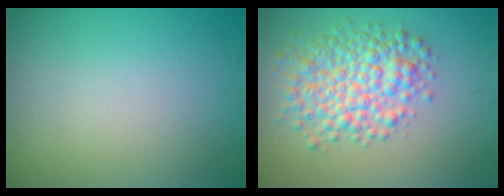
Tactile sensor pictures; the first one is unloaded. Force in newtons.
{"total": 5.9, "press": 5.9, "slide": 0.2}